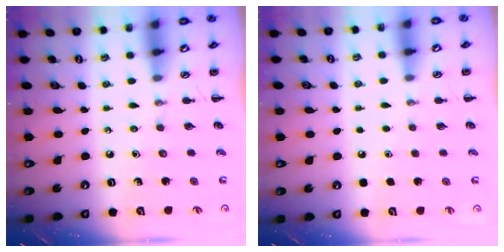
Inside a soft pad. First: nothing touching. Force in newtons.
{"total": 1.6, "press": 1.6, "slide": 0.1}